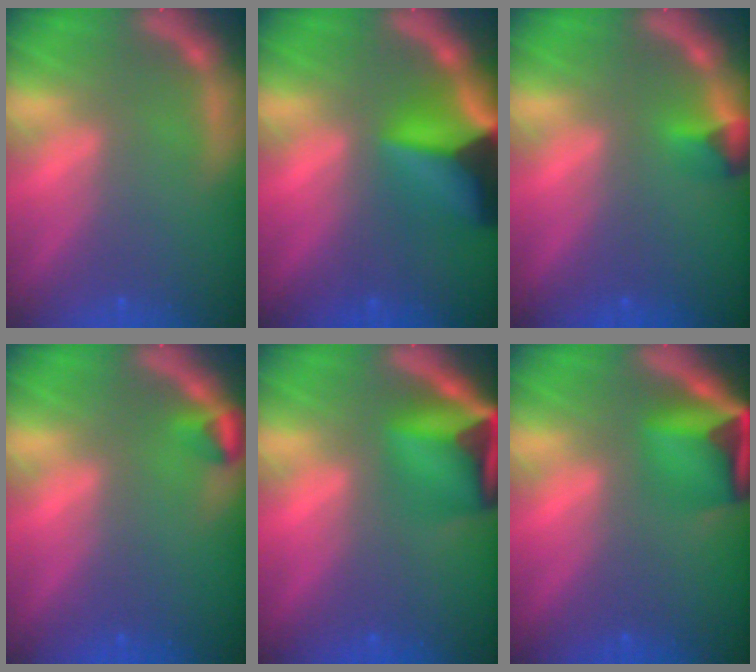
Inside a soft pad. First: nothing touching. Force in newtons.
{"total": 9.9}
{"total": 1.9}
{"total": 1.5}
{"total": 8.4}
{"total": 6.9}